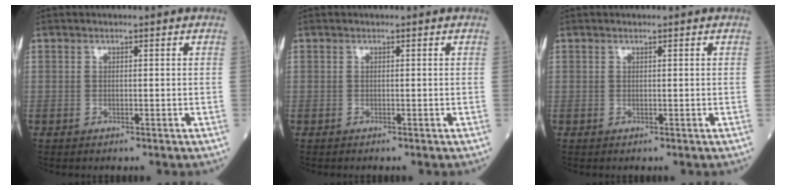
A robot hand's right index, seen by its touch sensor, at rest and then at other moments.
{"total": 0.0}
{"total": 0.0}